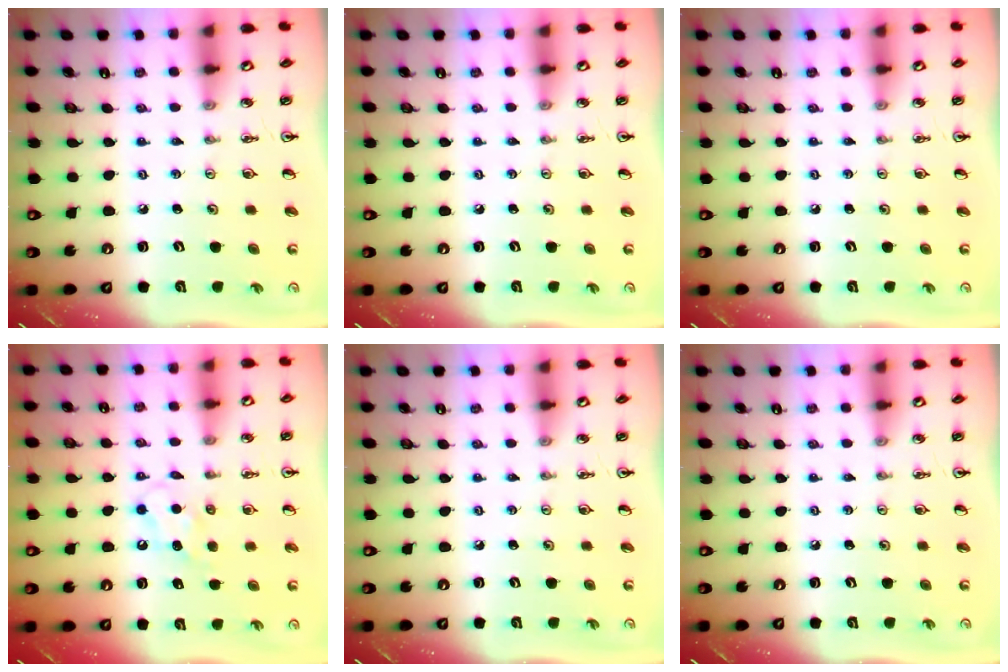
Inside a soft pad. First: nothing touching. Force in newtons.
{"total": 0.0}
{"total": 0.0}
{"total": 5.3, "press": 5.2, "slide": 0.8}
{"total": 0.0}
{"total": 0.0}